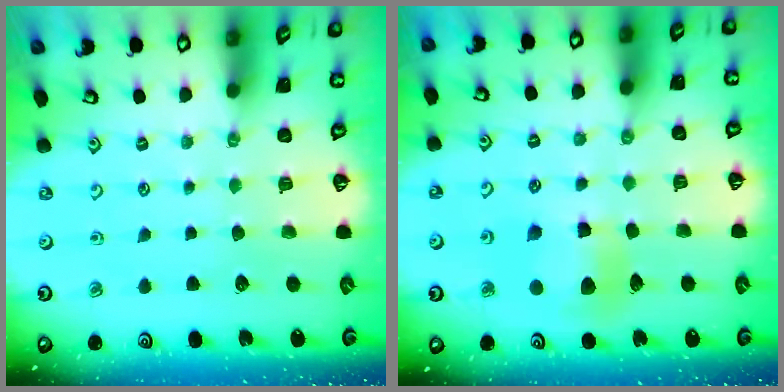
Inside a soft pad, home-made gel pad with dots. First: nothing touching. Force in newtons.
{"total": 7.7, "press": 7.6, "slide": 1.1}